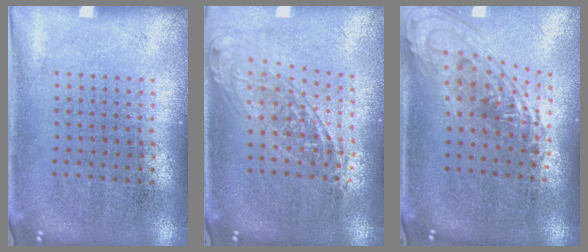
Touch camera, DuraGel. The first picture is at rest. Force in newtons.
{"total": 1.5, "press": 1.3, "slide": 0.9}
{"total": 1.5, "press": 1.3, "slide": 0.7}